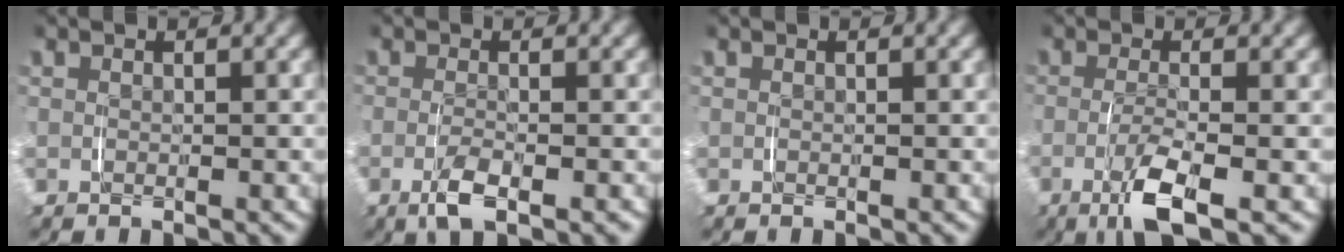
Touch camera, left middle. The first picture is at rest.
{"total": 2.5, "force": [-1.0, 0.6, 2.2], "torque": [-0.047, -0.009, -0.014]}
{"total": 0.0}
{"total": 4.2, "force": [-1.5, 0.6, 3.9], "torque": [-0.073, -0.010, -0.024]}